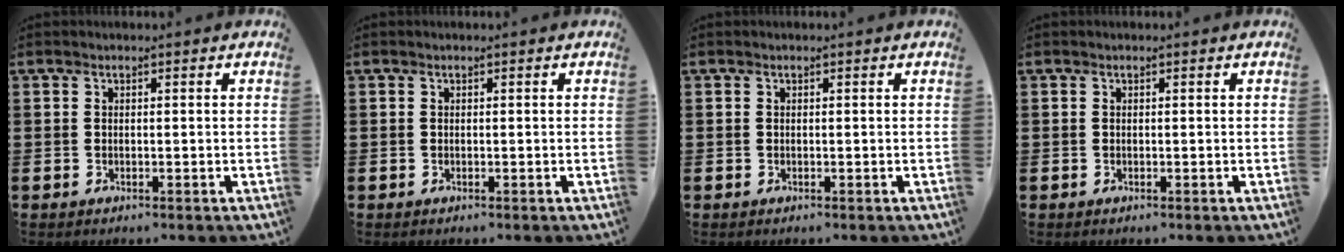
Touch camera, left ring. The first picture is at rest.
{"total": 0.0}
{"total": 0.0}
{"total": 0.0}